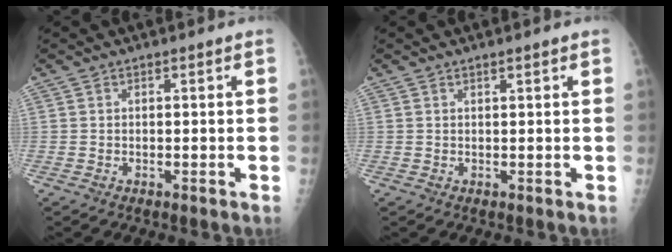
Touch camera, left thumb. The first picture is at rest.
{"total": 0.9, "force": [0.6, 0.1, 0.6], "torque": [-0.008, -0.001, 0.010]}